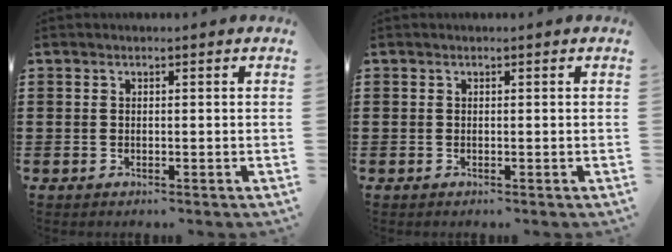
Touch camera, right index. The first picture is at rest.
{"total": 0.0}